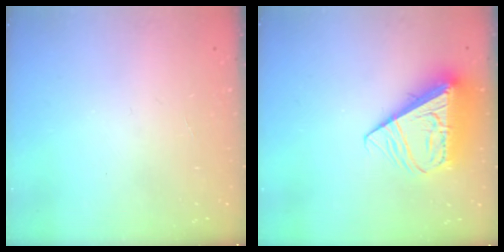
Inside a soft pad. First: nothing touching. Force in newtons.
{"total": 12.8, "press": 12.7, "slide": 1.8}